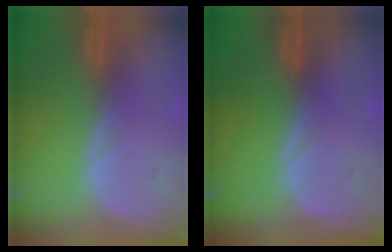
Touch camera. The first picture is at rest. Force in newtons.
{"total": 0.0}